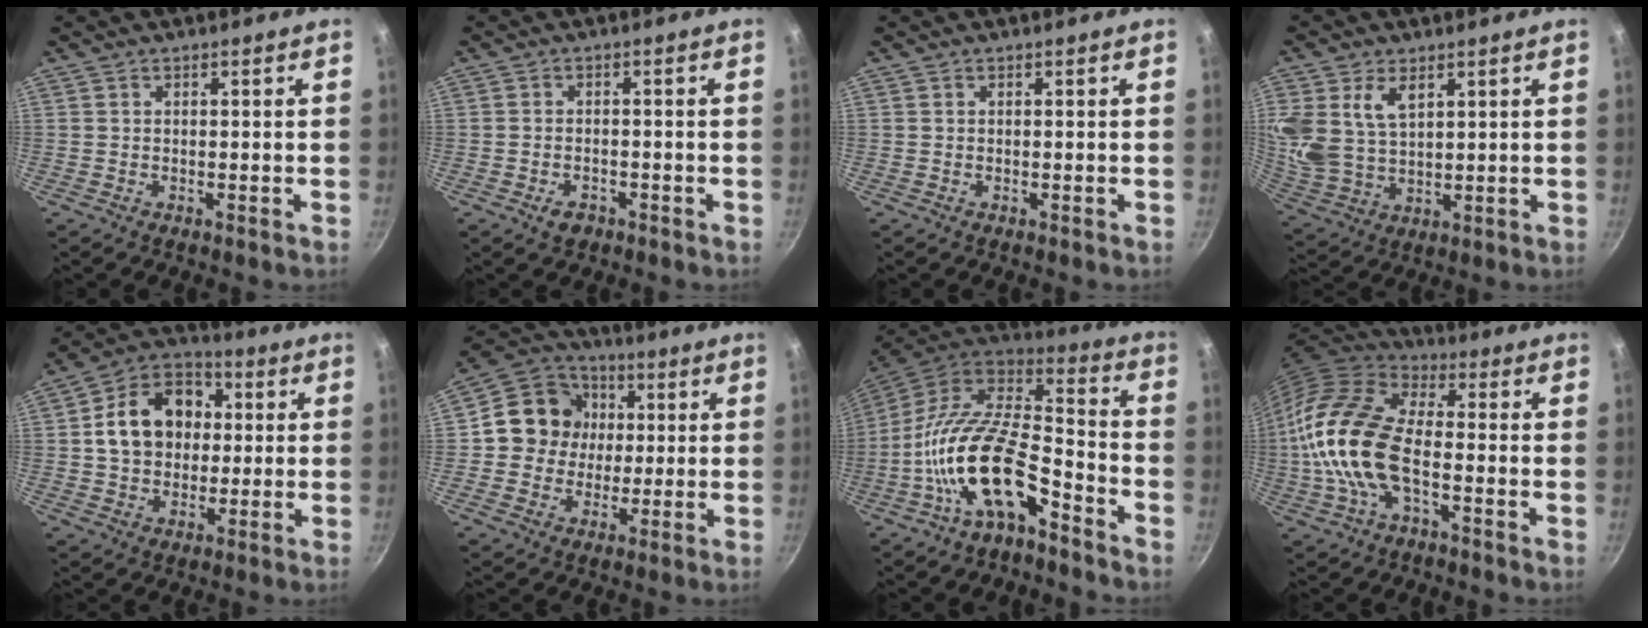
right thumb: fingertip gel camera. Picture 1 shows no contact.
{"total": 2.9, "force": [-1.7, 1.9, 1.3], "torque": [-0.018, 0.016, -0.023]}
{"total": 0.0}
{"total": 12.6, "force": [5.2, 8.1, 8.1], "torque": [-0.172, -0.020, 0.114]}
{"total": 15.2, "force": [1.8, 11.9, 9.2], "torque": [-0.124, 0.029, 0.018]}
{"total": 12.6, "force": [1.2, 11.6, 4.8], "torque": [-0.046, 0.019, 0.003]}
{"total": 20.2, "force": [-8.6, 8.9, 15.9], "torque": [-0.274, 0.058, -0.172]}
{"total": 17.9, "force": [-3.1, 9.3, 14.9], "torque": [-0.281, 0.031, -0.073]}